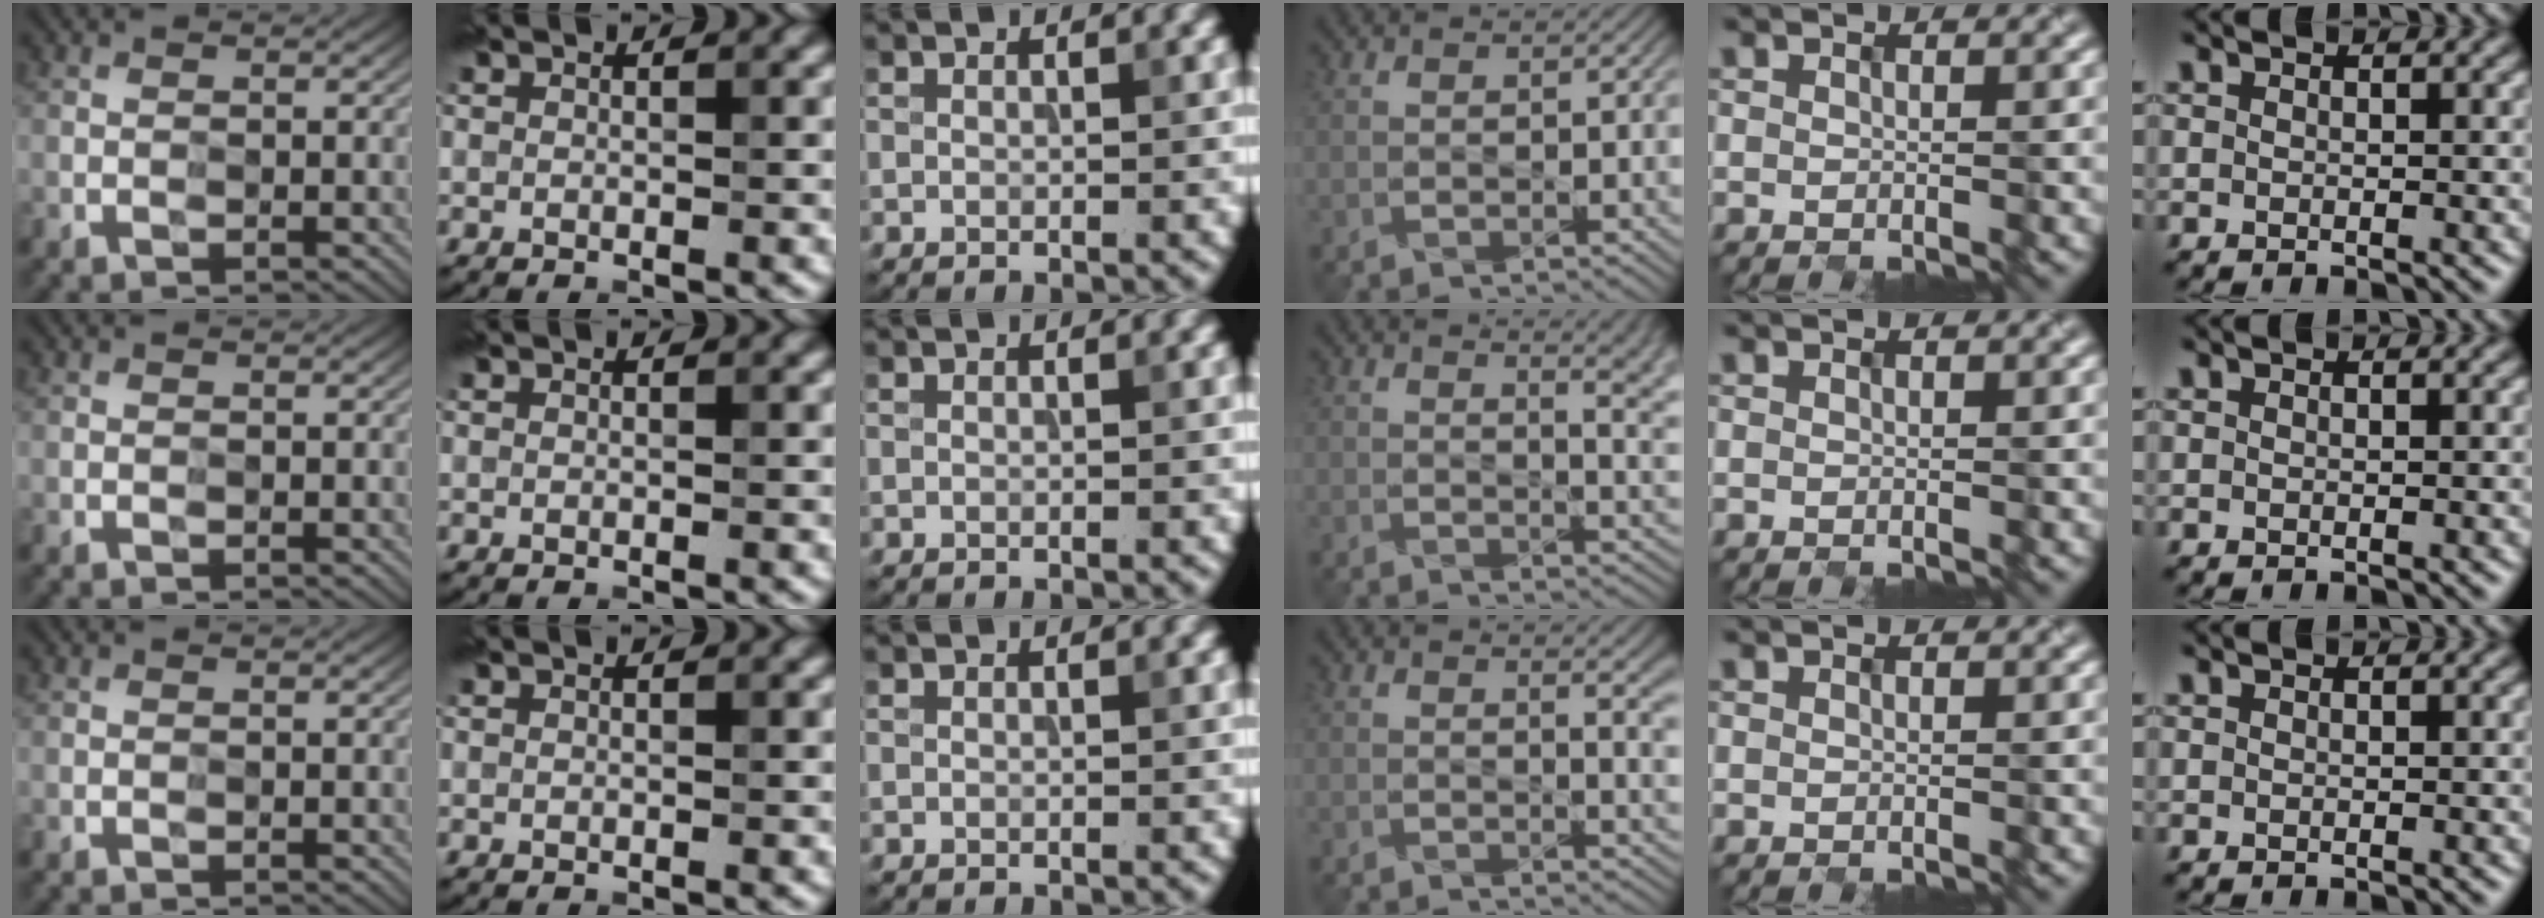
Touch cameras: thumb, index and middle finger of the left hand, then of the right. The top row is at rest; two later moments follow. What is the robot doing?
{"motion": "insert", "object": "connector and pipe"}